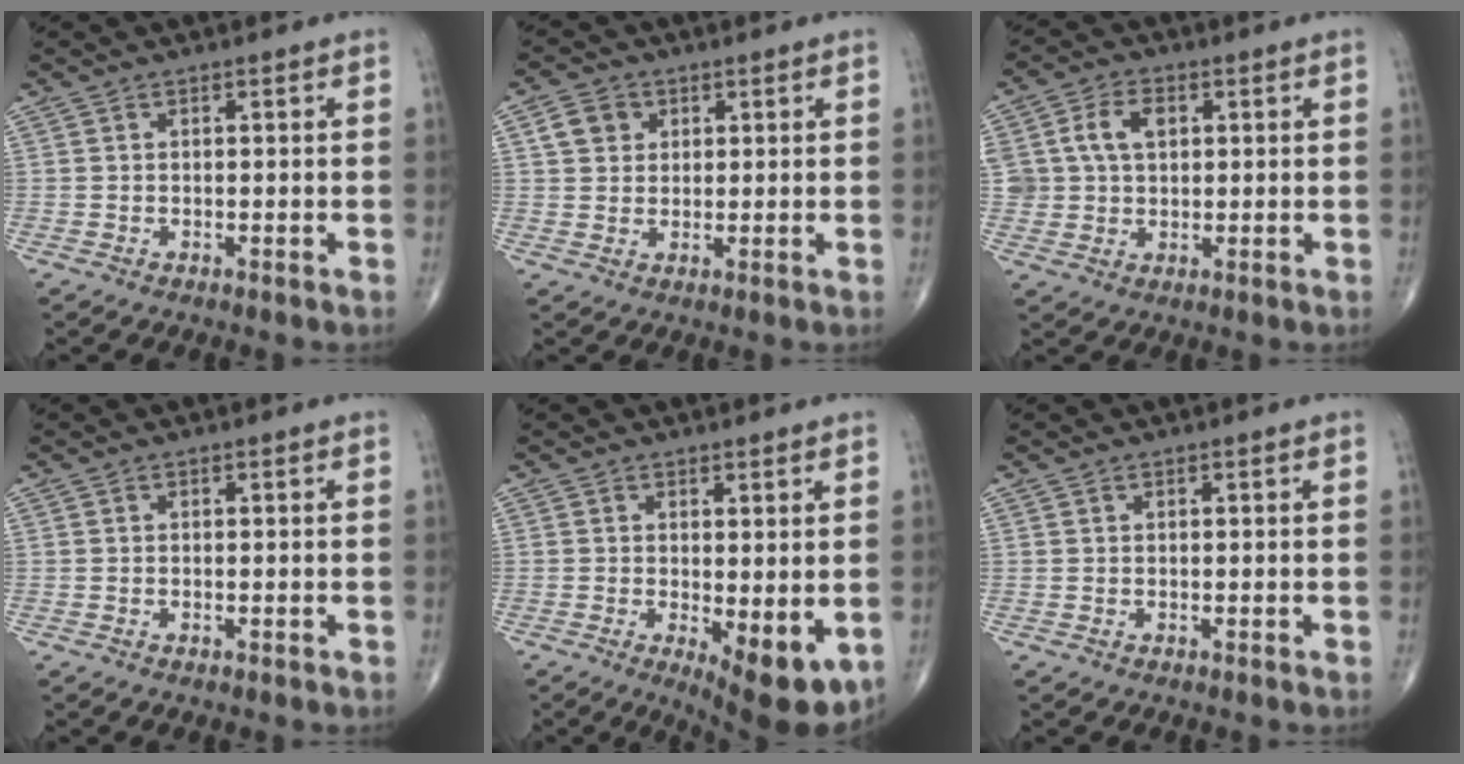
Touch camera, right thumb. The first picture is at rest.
{"total": 4.8, "force": [1.7, 4.0, 2.0], "torque": [-0.017, -0.001, 0.029]}
{"total": 8.8, "force": [2.2, 6.4, 5.6], "torque": [-0.104, 0.005, 0.045]}
{"total": 0.0}
{"total": 9.1, "force": [-2.0, 3.3, 8.3], "torque": [-0.103, -0.023, -0.019]}
{"total": 0.0}